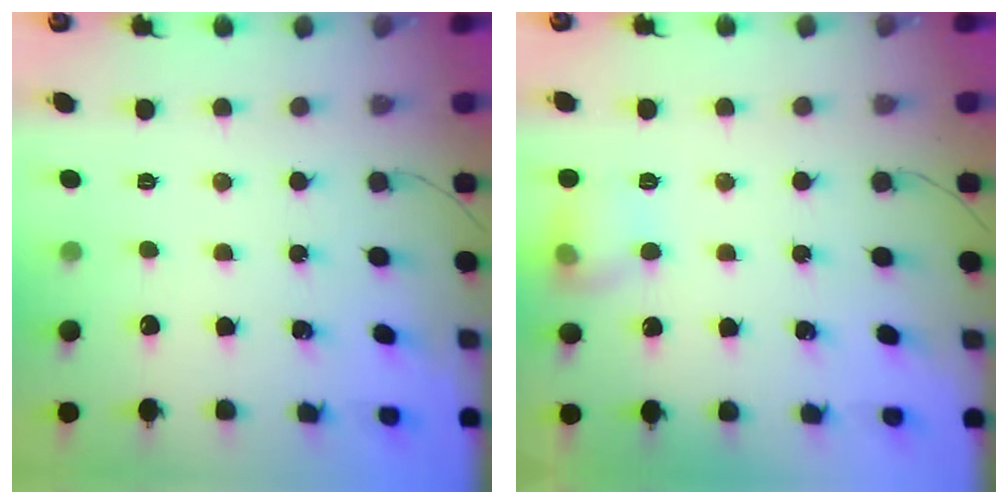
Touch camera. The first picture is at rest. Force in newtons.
{"total": 8.5, "press": 8.5, "slide": 0.6}